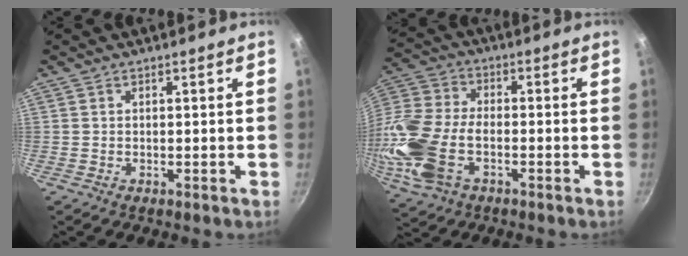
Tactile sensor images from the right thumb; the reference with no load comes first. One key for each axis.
{"total": 17.4, "fx": -4.7, "fy": 10.3, "fz": 13.1, "tx": -0.293, "ty": 0.019, "tz": -0.102}